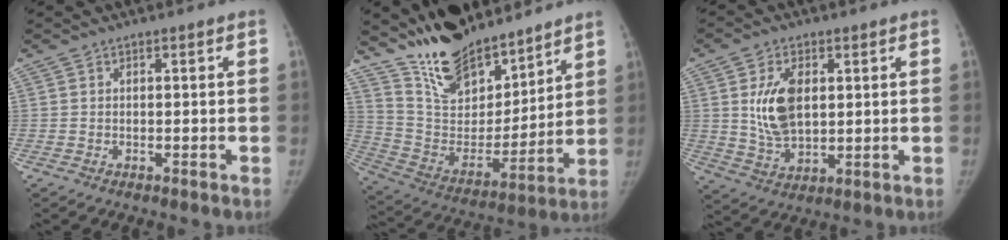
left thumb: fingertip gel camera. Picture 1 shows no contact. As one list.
[{"total": 20.9, "force": [16.9, 8.6, 8.8], "torque": [-0.111, -0.101, 0.301]}, {"total": 10.2, "force": [2.3, 6.2, 7.7], "torque": [-0.126, -0.014, 0.051]}]